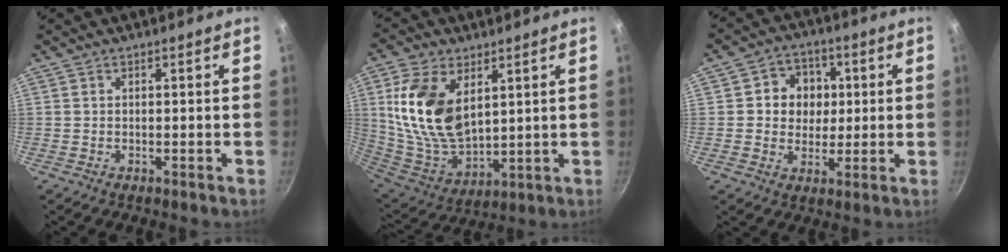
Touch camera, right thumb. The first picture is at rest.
{"total": 17.7, "force": [5.4, 10.5, 13.2], "torque": [-0.244, -0.036, 0.118]}
{"total": 8.9, "force": [1.4, 8.0, 3.7], "torque": [-0.014, 0.001, 0.013]}